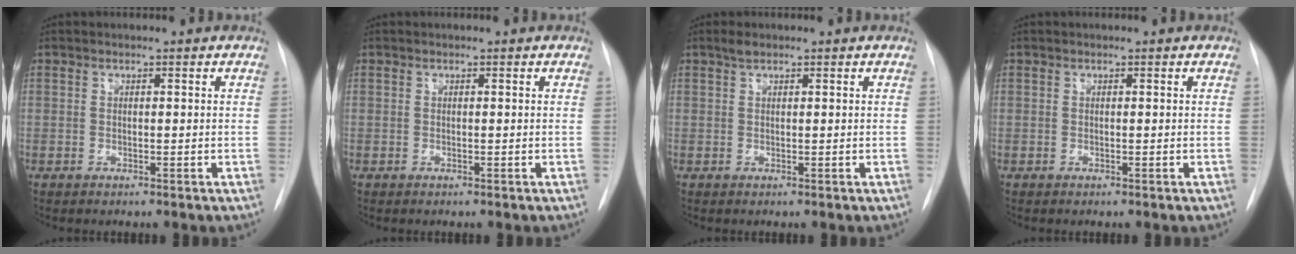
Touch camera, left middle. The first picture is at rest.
{"total": 0.0}
{"total": 1.1, "force": [0.8, 0.3, 0.6], "torque": [-0.016, 0.007, 0.018]}
{"total": 0.0}